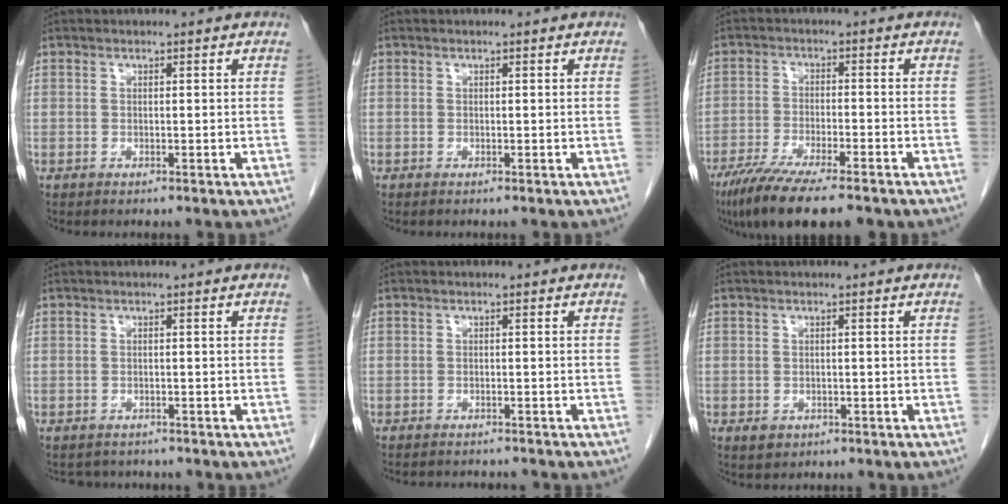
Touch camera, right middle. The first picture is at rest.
{"total": 0.0}
{"total": 12.6, "force": [-9.4, 2.1, 8.1], "torque": [-0.134, -0.029, -0.151]}
{"total": 2.7, "force": [-2.4, 1.2, -0.2], "torque": [0.002, 0.000, -0.034]}
{"total": 5.1, "force": [-4.9, 0.6, 1.3], "torque": [-0.011, -0.007, -0.069]}
{"total": 1.6, "force": [-0.8, 1.3, 0.6], "torque": [-0.009, 0.002, -0.004]}